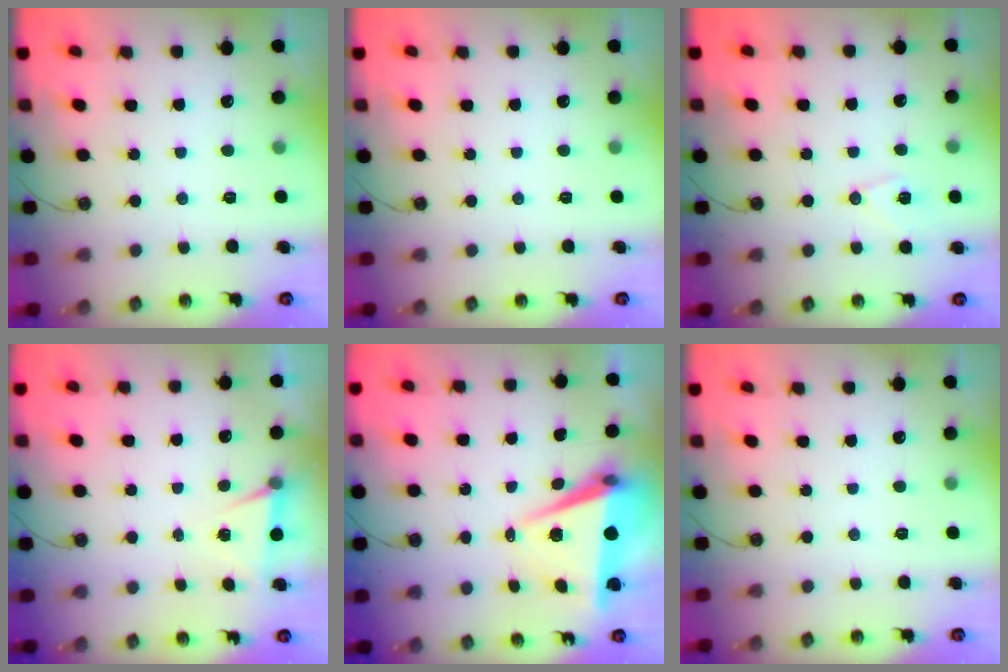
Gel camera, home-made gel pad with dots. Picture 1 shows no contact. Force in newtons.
{"total": 0.0}
{"total": 6.5, "press": 6.4, "slide": 1.2}
{"total": 4.7, "press": 1.3, "slide": 4.5}
{"total": 8.5, "press": 7.4, "slide": 4.1}
{"total": 0.0}